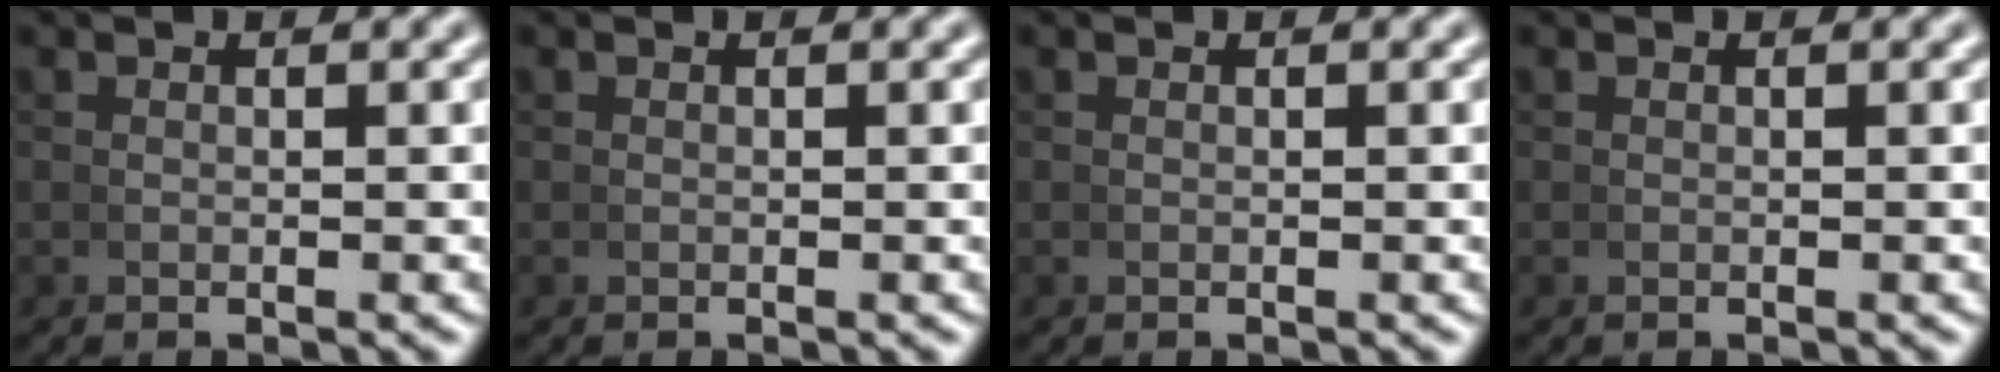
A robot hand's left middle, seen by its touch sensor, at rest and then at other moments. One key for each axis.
{"total": 0.0}
{"total": 0.0}
{"total": 0.0}